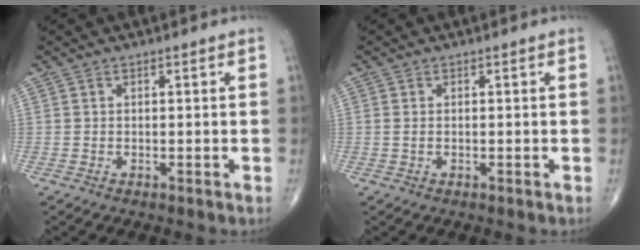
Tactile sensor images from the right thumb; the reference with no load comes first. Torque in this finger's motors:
{"motor_torque": [-0.08, 0.08, 0.21, 0.28, -0.02]}